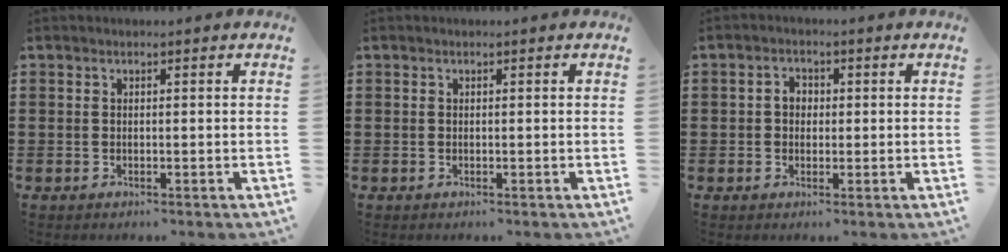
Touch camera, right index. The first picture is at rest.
{"total": 0.0}
{"total": 2.4, "force": [0.0, 1.9, 1.5], "torque": [-0.033, 0.010, -0.002]}